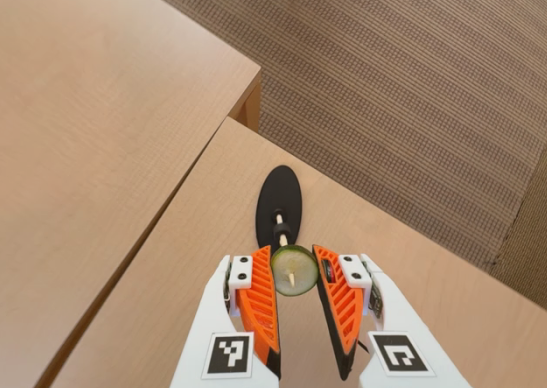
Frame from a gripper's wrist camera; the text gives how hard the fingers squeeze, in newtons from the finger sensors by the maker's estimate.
{"total": 10.3, "left": 10.3, "right": 10.3}